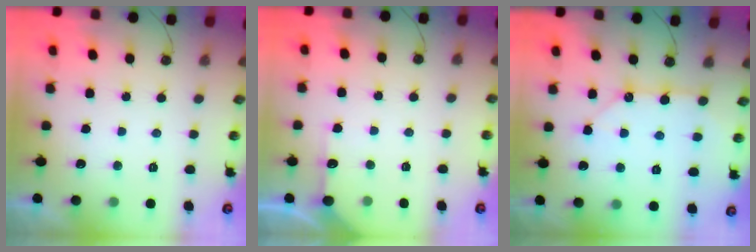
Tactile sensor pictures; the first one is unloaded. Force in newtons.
{"total": 5.8, "press": 5.7, "slide": 0.5}
{"total": 10.7, "press": 10.6, "slide": 0.9}